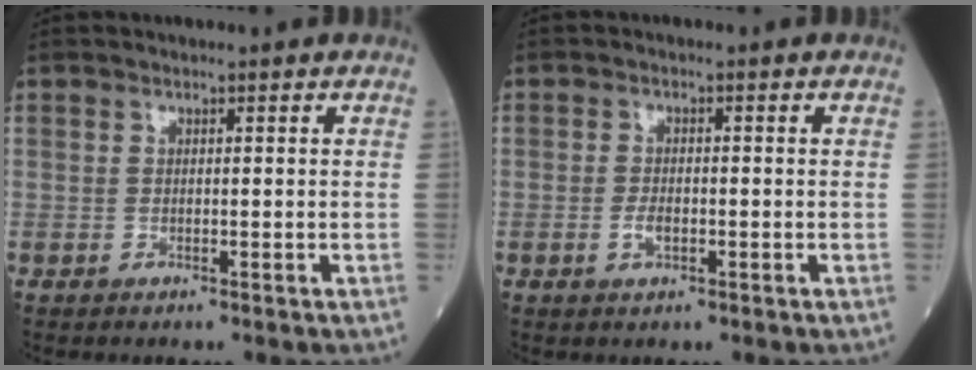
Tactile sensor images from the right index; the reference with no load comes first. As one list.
[{"total": 2.1, "force": [-0.7, 0.9, 1.7], "torque": [-0.035, 0.001, -0.012]}]